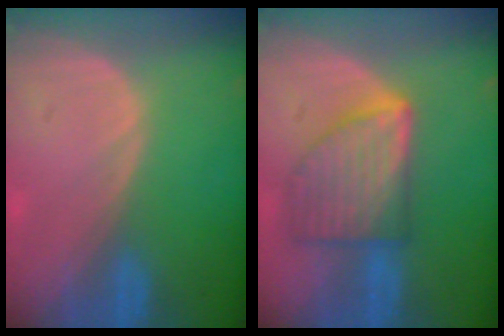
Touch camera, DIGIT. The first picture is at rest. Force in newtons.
{"total": 8.1, "press": 8.1, "slide": 0.3}